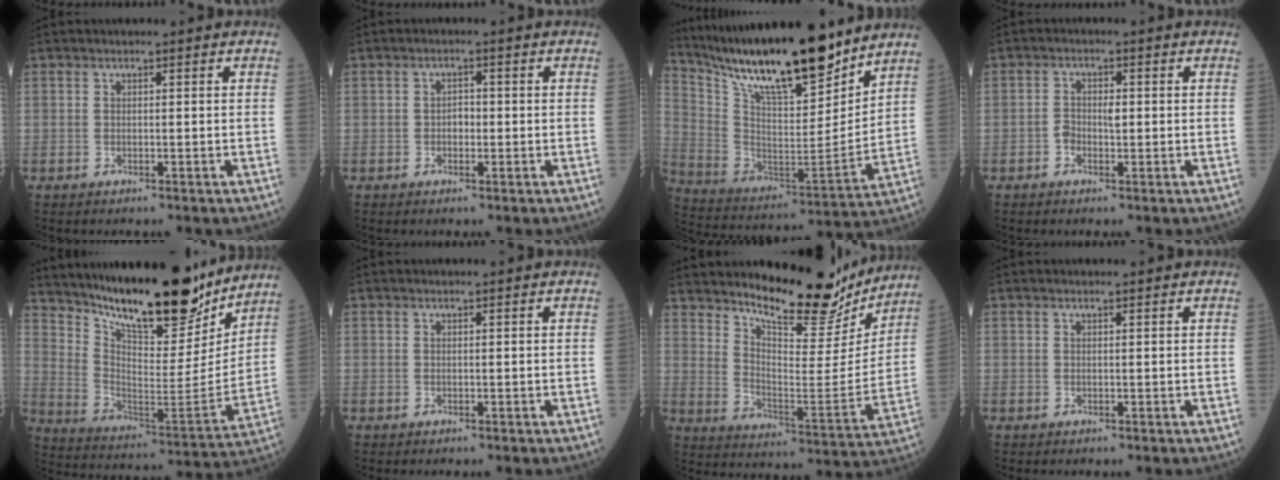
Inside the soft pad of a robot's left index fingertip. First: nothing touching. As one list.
[{"total": 1.7, "force": [-0.3, 1.1, 1.2], "torque": [-0.016, 0.005, -0.006]}, {"total": 22.8, "force": [18.7, 3.7, 12.5], "torque": [-0.230, -0.017, 0.325]}, {"total": 2.4, "force": [-0.3, 1.3, 2.0], "torque": [-0.037, 0.008, -0.006]}, {"total": 22.6, "force": [19.1, 4.8, 11.0], "torque": [-0.186, -0.034, 0.301]}, {"total": 0.0}, {"total": 17.5, "force": [15.5, 3.7, 7.1], "torque": [-0.108, -0.042, 0.225]}, {"total": 0.9, "force": [0.8, 0.0, 0.4], "torque": [-0.009, 0.009, 0.015]}]